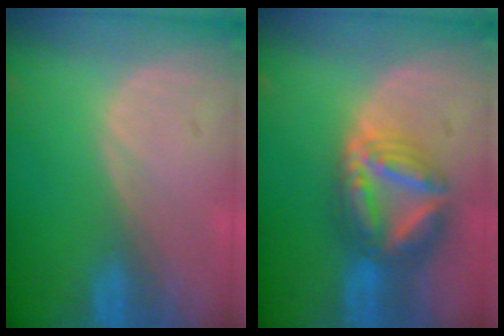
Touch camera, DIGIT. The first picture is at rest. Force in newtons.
{"total": 8.5, "press": 8.4, "slide": 0.8}